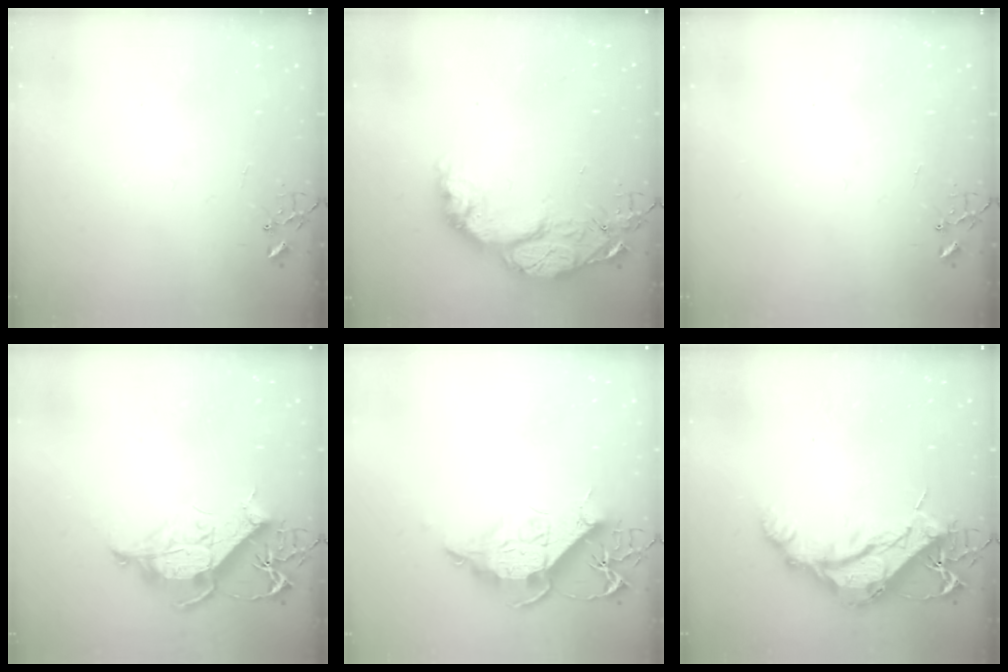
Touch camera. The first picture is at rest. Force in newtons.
{"total": 16.4, "press": 16.4, "slide": 1.4}
{"total": 0.0}
{"total": 15.8, "press": 15.7, "slide": 1.6}
{"total": 13.7, "press": 13.6, "slide": 1.5}
{"total": 16.0, "press": 15.9, "slide": 1.8}